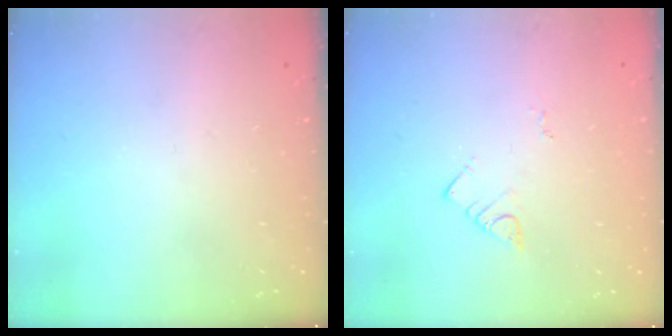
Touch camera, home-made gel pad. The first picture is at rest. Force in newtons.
{"total": 3.5, "press": 3.5, "slide": 0.6}